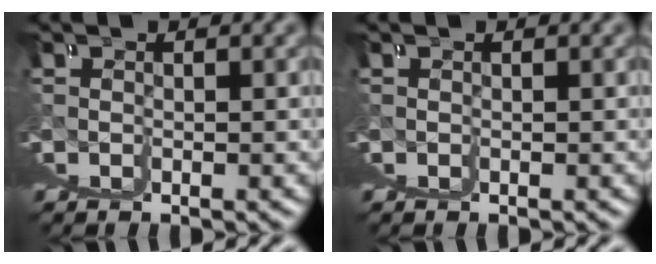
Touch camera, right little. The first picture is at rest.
{"total": 0.0}